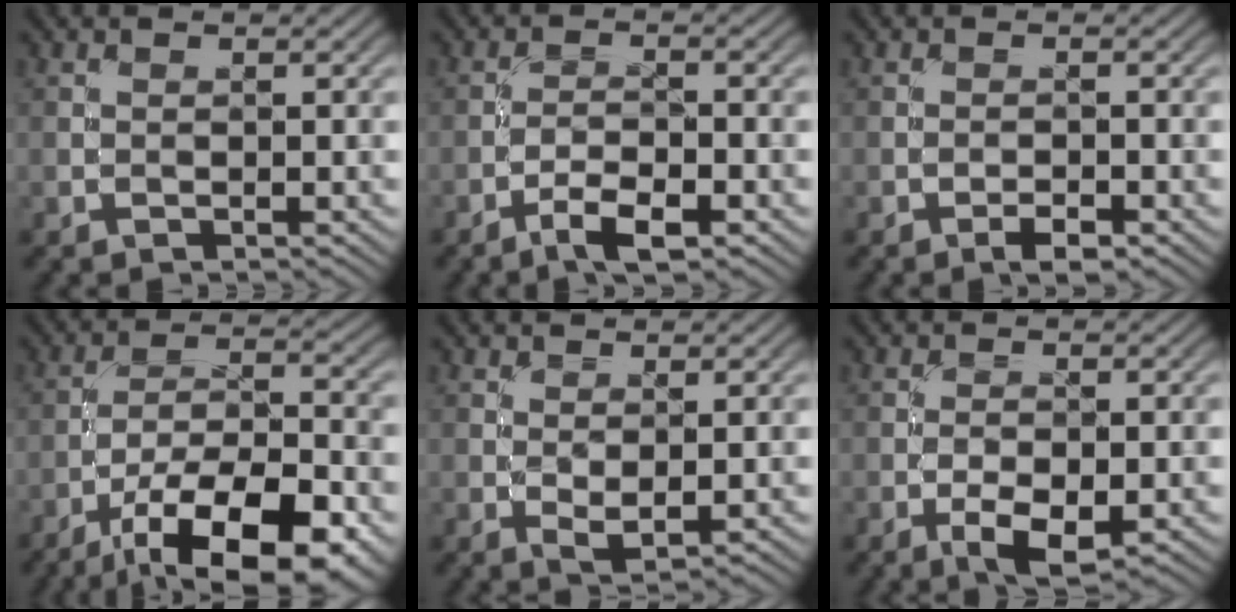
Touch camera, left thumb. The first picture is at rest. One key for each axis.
{"total": 4.2, "fx": -2.8, "fy": 1.1, "fz": 3.0, "tx": -0.056, "ty": 0.004, "tz": -0.054}
{"total": 2.1, "fx": -1.3, "fy": 0.7, "fz": 1.4, "tx": -0.024, "ty": 0.002, "tz": -0.027}
{"total": 16.3, "fx": -10.0, "fy": 5.8, "fz": 11.4, "tx": -0.185, "ty": -0.025, "tz": -0.155}
{"total": 2.0, "fx": 0.2, "fy": 1.0, "fz": 1.7, "tx": -0.033, "ty": -0.006, "tz": 0.006}
{"total": 4.4, "fx": -1.8, "fy": 1.7, "fz": 3.6, "tx": -0.059, "ty": -0.001, "tz": -0.031}